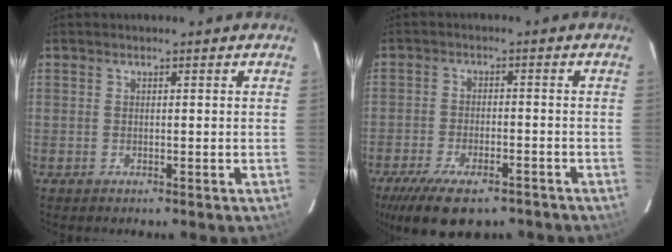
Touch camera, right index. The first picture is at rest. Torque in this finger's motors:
{"motor_torque": [1.25, -0.89, 0.57, 0.12]}